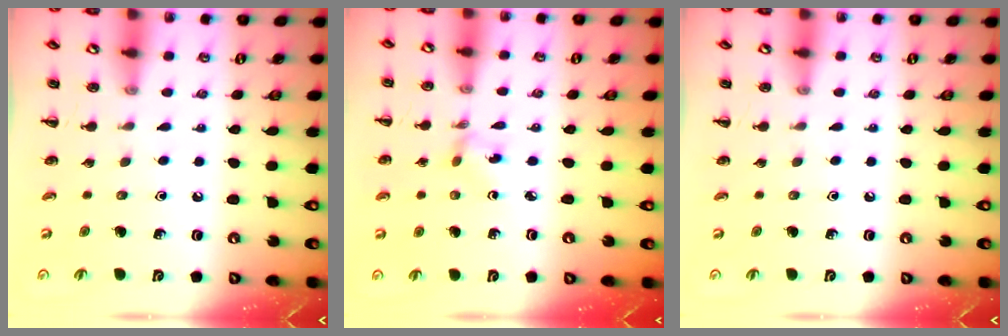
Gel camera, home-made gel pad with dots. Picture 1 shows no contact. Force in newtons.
{"total": 1.3, "press": 1.0, "slide": 0.7}
{"total": 0.0}